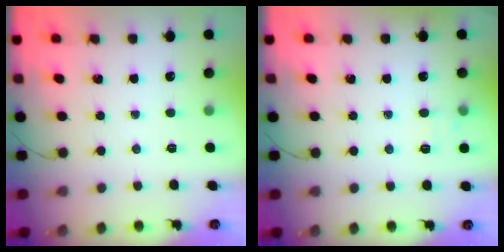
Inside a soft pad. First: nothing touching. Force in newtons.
{"total": 6.5, "press": 6.2, "slide": 1.8}